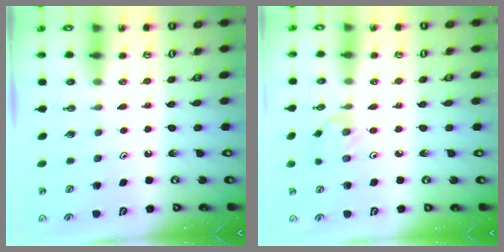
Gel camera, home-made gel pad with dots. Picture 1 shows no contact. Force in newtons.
{"total": 1.1, "press": 1.1, "slide": 0.3}